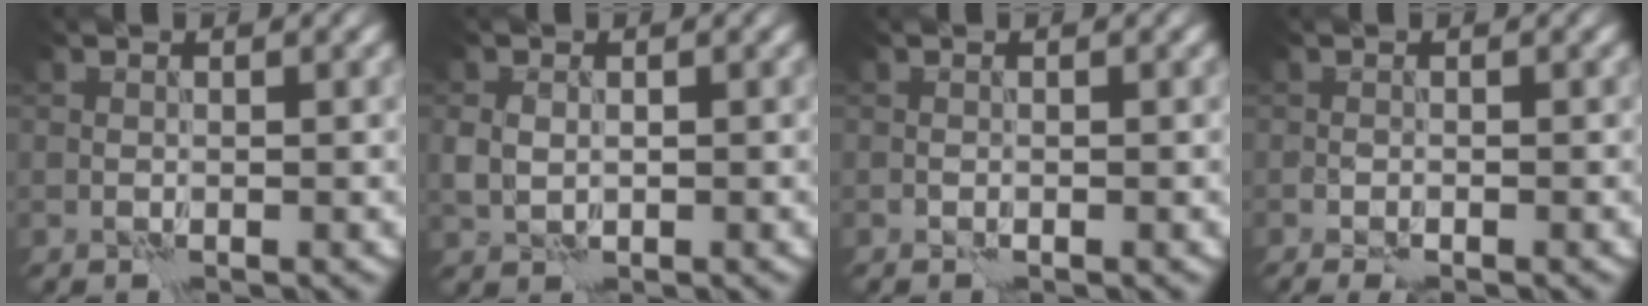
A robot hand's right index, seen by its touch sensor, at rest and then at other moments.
{"total": 1.6, "force": [0.3, 1.3, 0.9], "torque": [-0.022, 0.000, 0.008]}
{"total": 0.0}
{"total": 0.9, "force": [-0.6, 0.2, 0.5], "torque": [-0.014, -0.001, -0.013]}